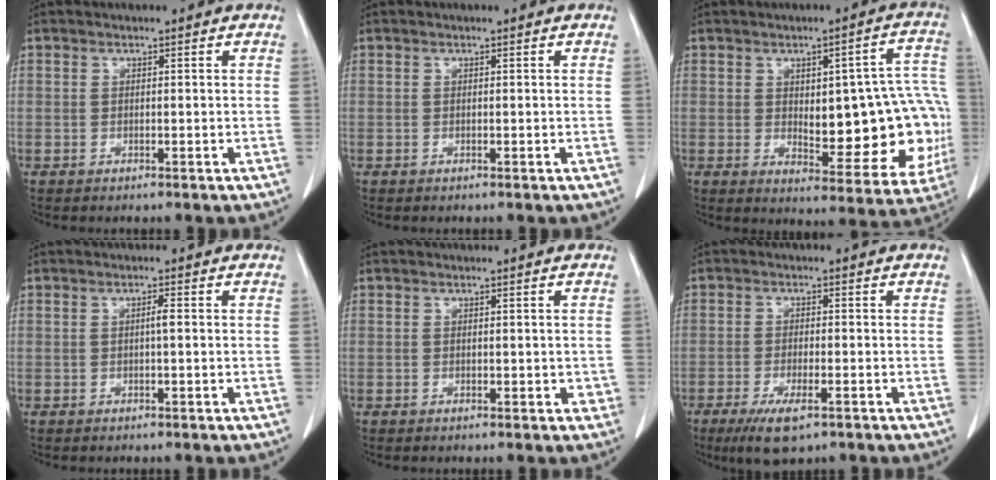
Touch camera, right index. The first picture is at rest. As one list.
[{"total": 0.0}, {"total": 18.3, "force": [-1.0, 6.7, 17.0], "torque": [-0.163, 0.024, 0.009]}, {"total": 1.1, "force": [0.0, 0.0, 1.1], "torque": [-0.020, 0.001, -0.001]}, {"total": 1.3, "force": [-0.1, 0.8, 1.0], "torque": [-0.009, 0.001, 0.002]}, {"total": 6.2, "force": [-3.7, 1.4, 4.8], "torque": [-0.091, -0.015, -0.057]}]